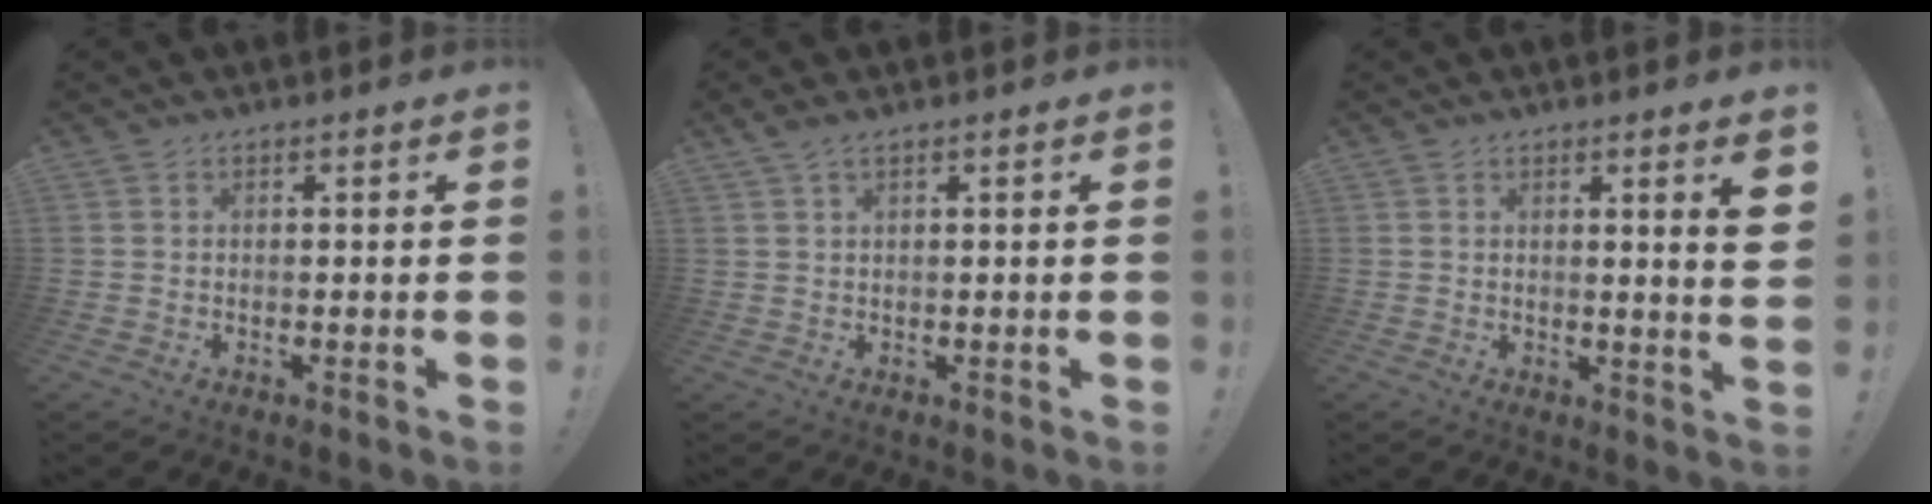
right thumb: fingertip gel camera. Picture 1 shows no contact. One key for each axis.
{"total": 2.0, "fx": 1.4, "fy": 0.4, "fz": 1.4, "tx": -0.037, "ty": 0.002, "tz": 0.027}
{"total": 5.0, "fx": 2.0, "fy": -0.4, "fz": 4.5, "tx": -0.060, "ty": -0.021, "tz": 0.028}